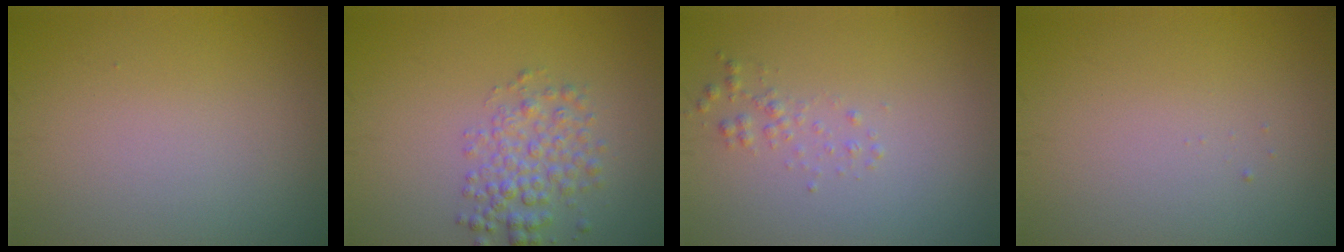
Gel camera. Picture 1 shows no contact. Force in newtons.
{"total": 3.2, "press": 3.2, "slide": 0.1}
{"total": 1.1, "press": 1.1, "slide": 0.0}
{"total": 0.0}